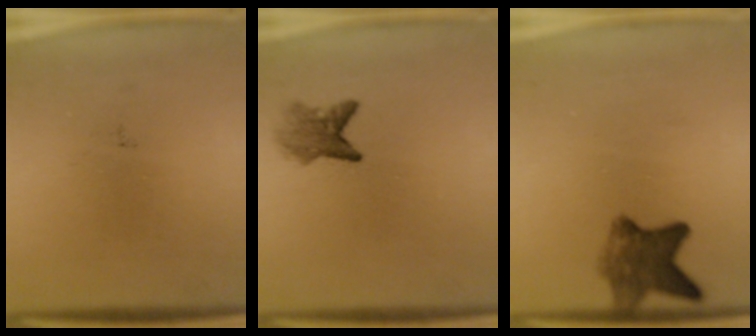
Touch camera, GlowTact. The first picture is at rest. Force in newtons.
{"total": 3.2}
{"total": 6.2}